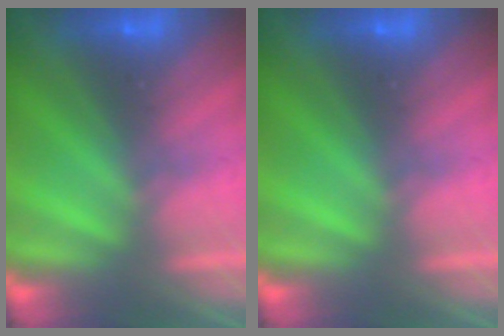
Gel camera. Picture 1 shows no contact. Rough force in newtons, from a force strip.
{"total": 0.0}